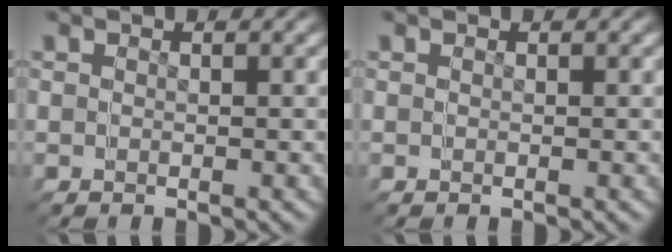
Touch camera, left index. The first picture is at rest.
{"total": 0.0}